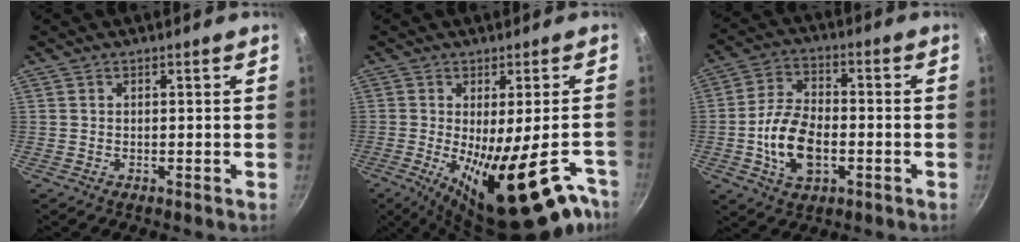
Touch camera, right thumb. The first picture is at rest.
{"total": 22.1, "force": [-10.6, 7.0, 18.1], "torque": [-0.219, -0.004, -0.137]}
{"total": 12.0, "force": [-2.7, 7.0, 9.3], "torque": [-0.165, 0.022, -0.053]}